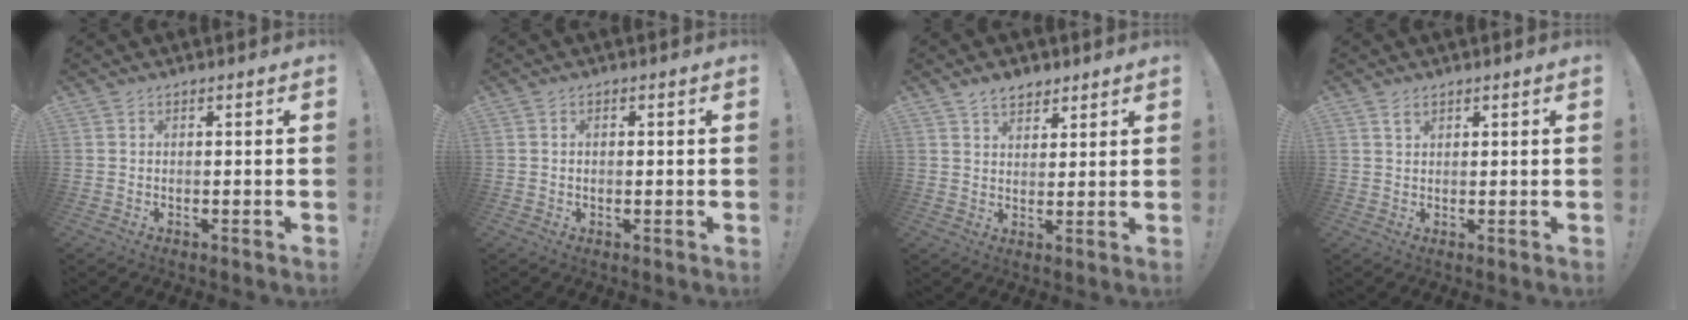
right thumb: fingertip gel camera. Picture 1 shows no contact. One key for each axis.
{"total": 1.0, "fx": 0.1, "fy": 0.7, "fz": 0.8, "tx": -0.011, "ty": 0.002, "tz": 0.000}
{"total": 5.2, "fx": 3.7, "fy": 3.2, "fz": 1.8, "tx": -0.023, "ty": -0.016, "tz": 0.068}
{"total": 2.1, "fx": 1.4, "fy": 1.2, "fz": 1.0, "tx": -0.012, "ty": -0.004, "tz": 0.025}